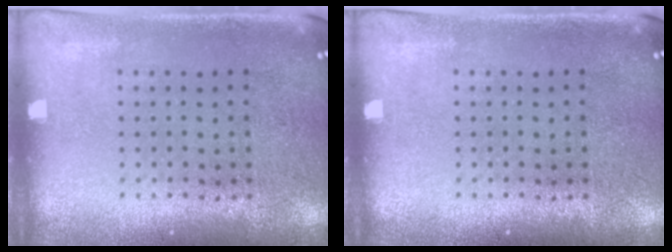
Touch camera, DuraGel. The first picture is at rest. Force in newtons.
{"total": 0.0}